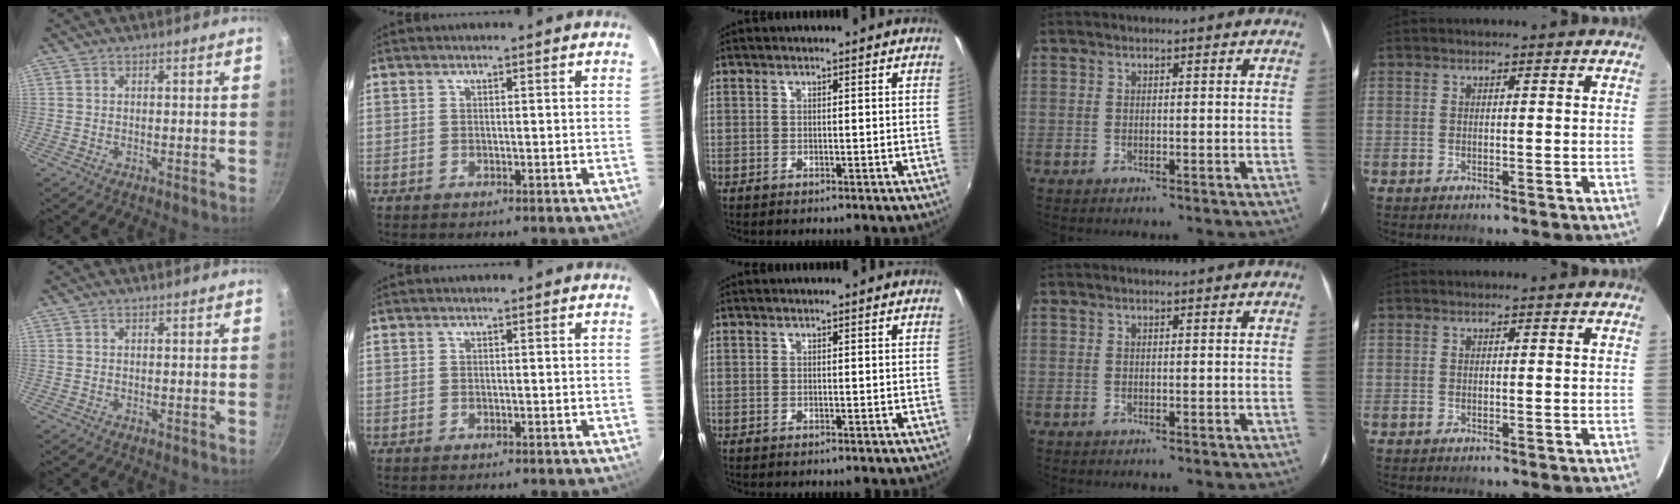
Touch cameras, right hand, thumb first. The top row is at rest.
{}